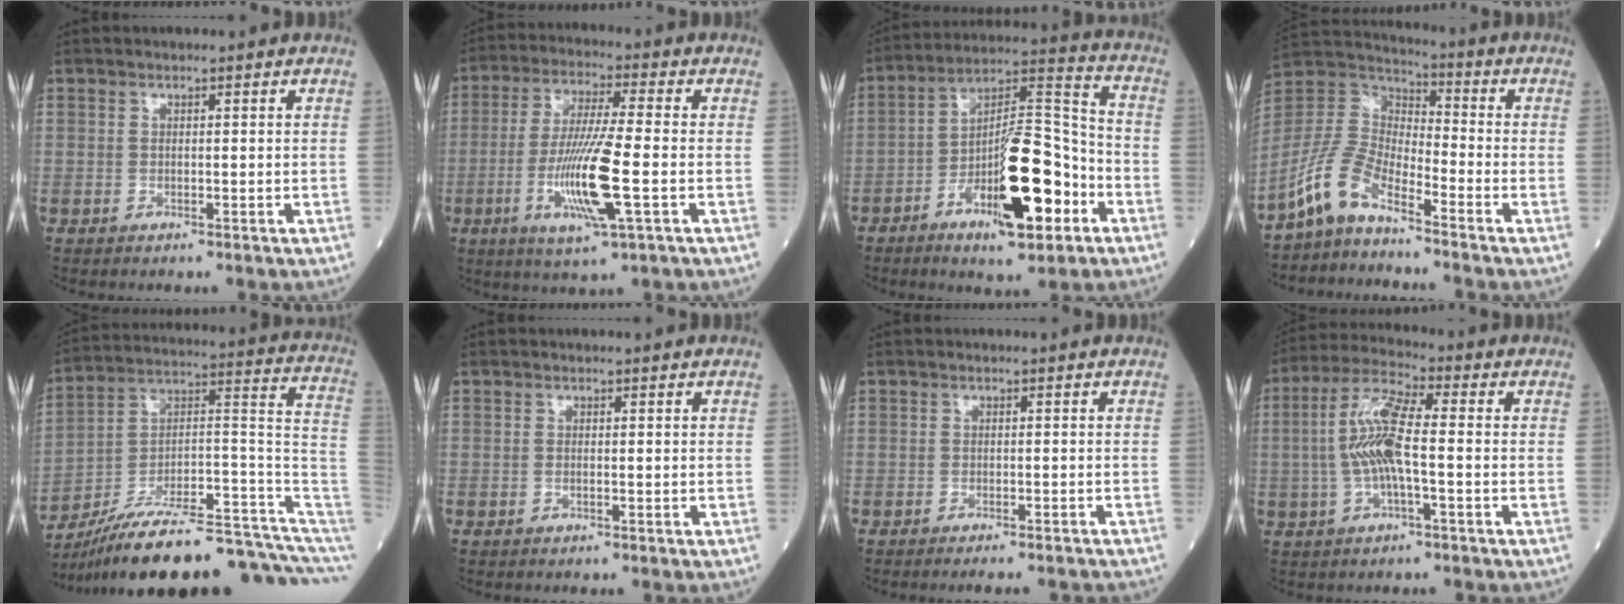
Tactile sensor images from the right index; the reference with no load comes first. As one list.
[{"total": 12.6, "force": [-3.2, 0.5, 12.2], "torque": [-0.243, -0.017, -0.062]}, {"total": 16.9, "force": [-6.8, 4.3, 14.9], "torque": [-0.256, 0.006, -0.106]}, {"total": 8.8, "force": [-6.7, 2.5, 5.1], "torque": [-0.125, 0.015, -0.142]}, {"total": 25.9, "force": [-20.9, 2.1, 15.2], "torque": [-0.147, 0.042, -0.320]}, {"total": 0.0}, {"total": 5.4, "force": [-5.0, 0.7, 2.0], "torque": [-0.015, -0.008, -0.062]}, {"total": 9.4, "force": [-0.6, 1.9, 9.1], "torque": [-0.195, 0.013, -0.018]}]